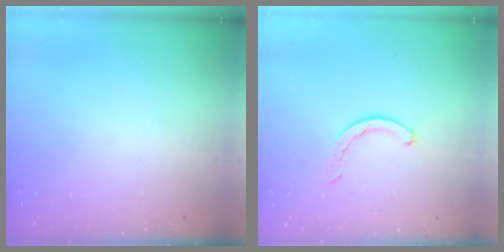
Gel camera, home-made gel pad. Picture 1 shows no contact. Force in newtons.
{"total": 1.8, "press": 1.8, "slide": 0.4}